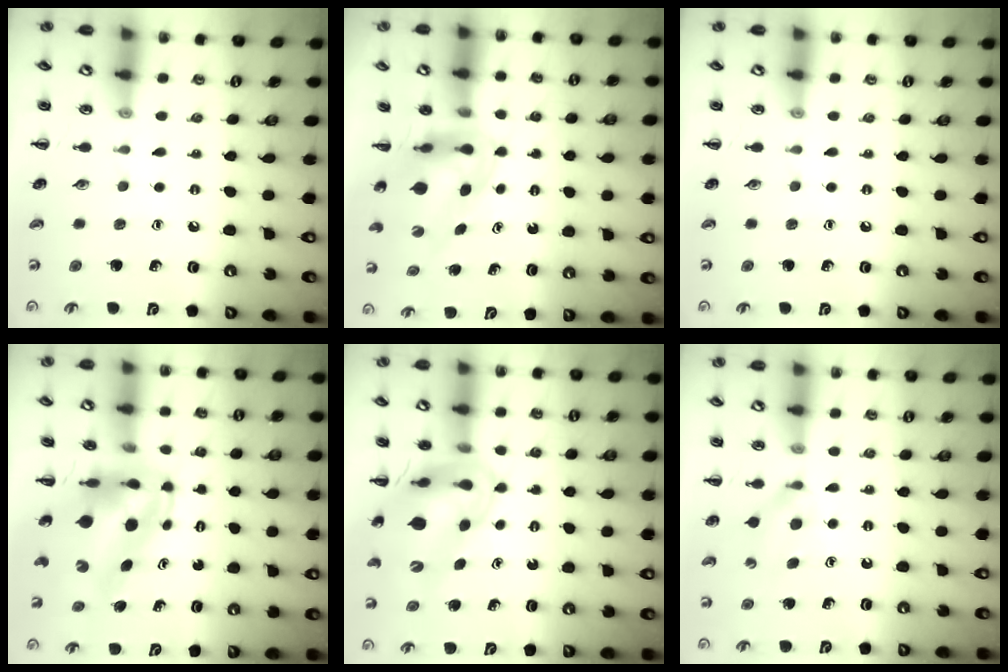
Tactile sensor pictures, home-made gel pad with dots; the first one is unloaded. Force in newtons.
{"total": 5.7, "press": 5.7, "slide": 0.8}
{"total": 0.0}
{"total": 8.4, "press": 7.9, "slide": 2.8}
{"total": 12.1, "press": 11.6, "slide": 3.5}
{"total": 4.7, "press": 4.4, "slide": 1.6}